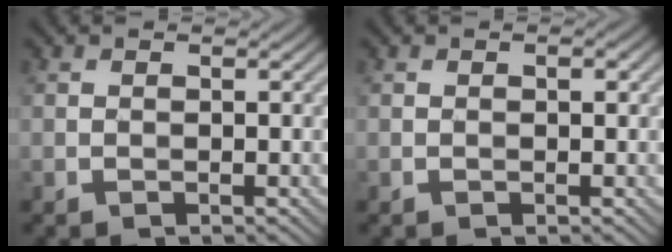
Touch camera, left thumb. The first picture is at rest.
{"total": 0.9, "force": [0.2, 0.3, 0.8], "torque": [-0.010, 0.001, 0.002]}